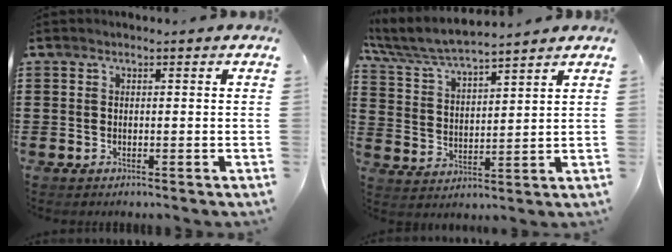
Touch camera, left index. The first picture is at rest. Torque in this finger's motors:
{"motor_torque": [0.38, 0.35, 0.78, 0.21]}